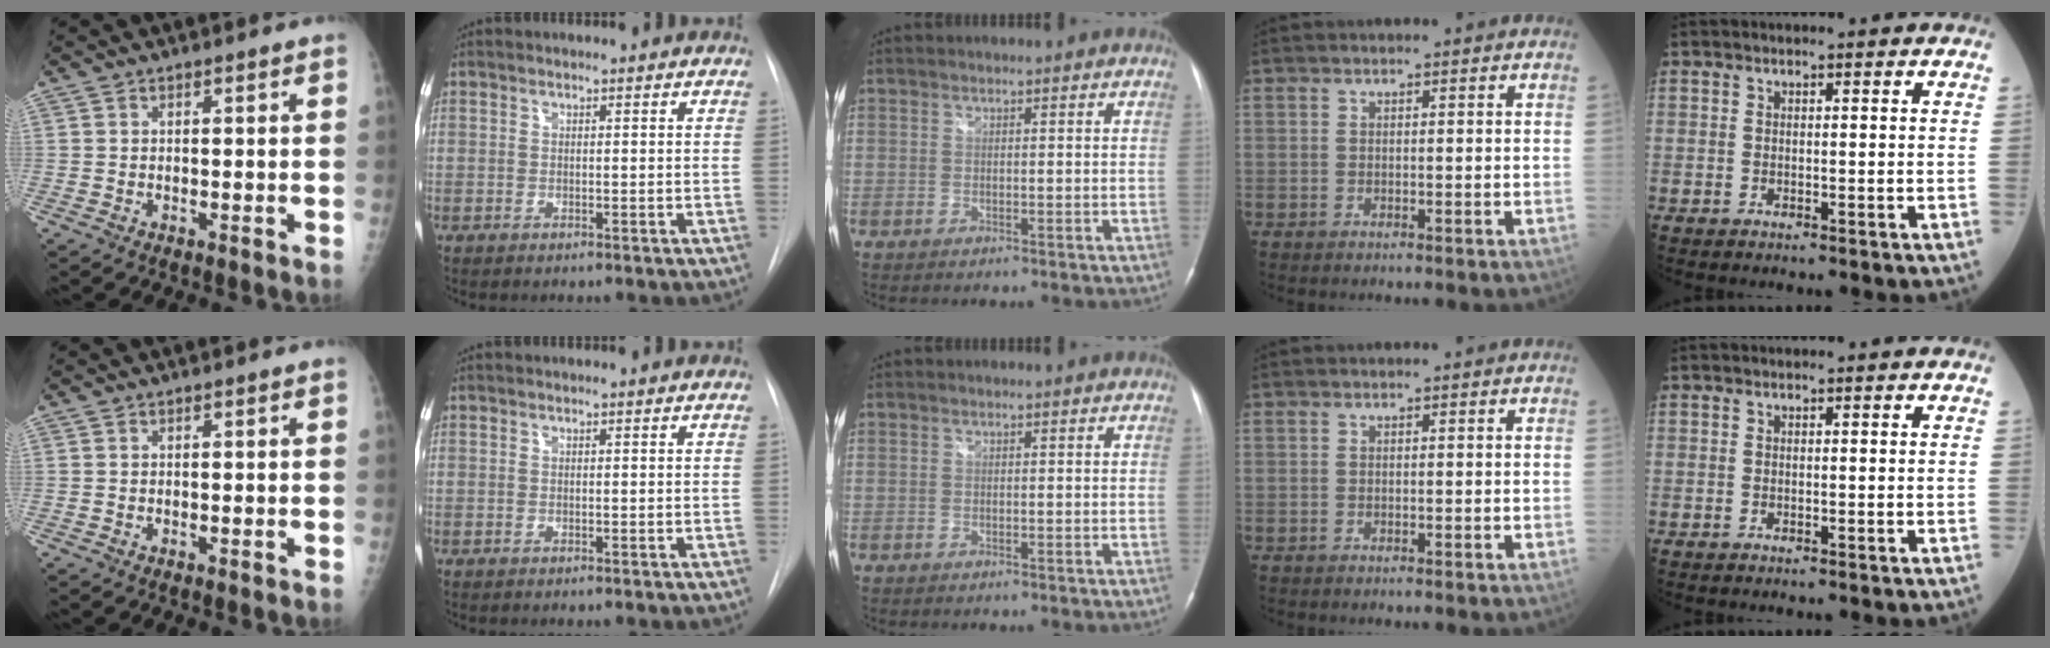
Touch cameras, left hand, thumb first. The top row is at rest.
{}